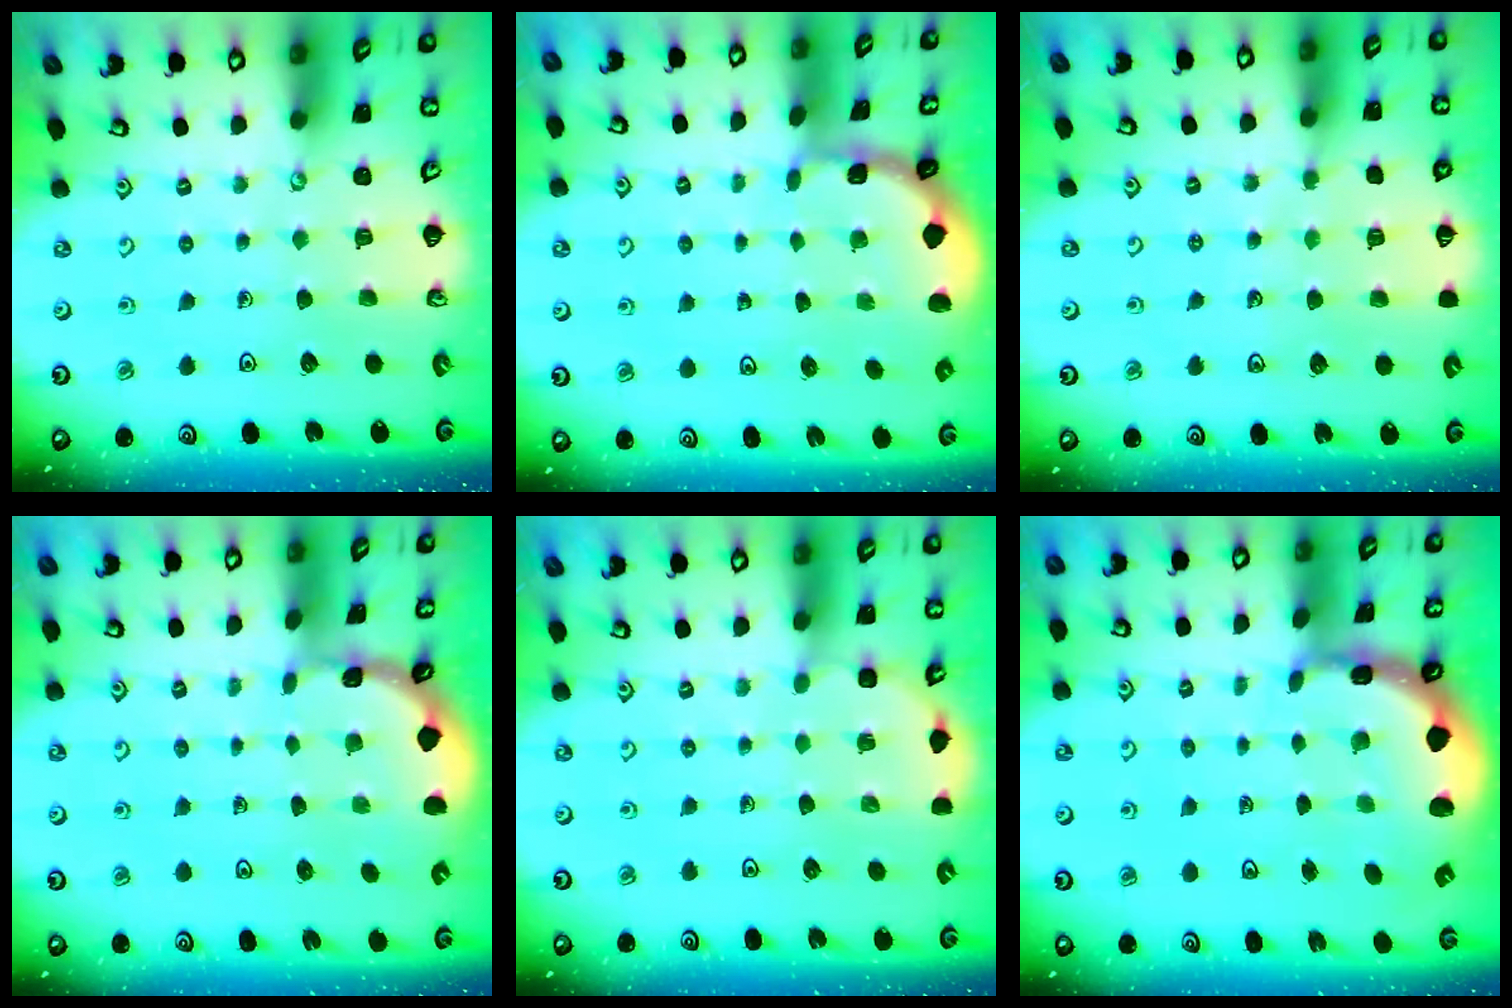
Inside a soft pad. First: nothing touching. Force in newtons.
{"total": 1.1, "press": 1.1, "slide": 0.1}
{"total": 4.9, "press": 4.7, "slide": 1.6}
{"total": 0.7, "press": 0.7, "slide": 0.1}
{"total": 4.8, "press": 4.4, "slide": 1.9}
{"total": 2.5, "press": 2.4, "slide": 0.9}